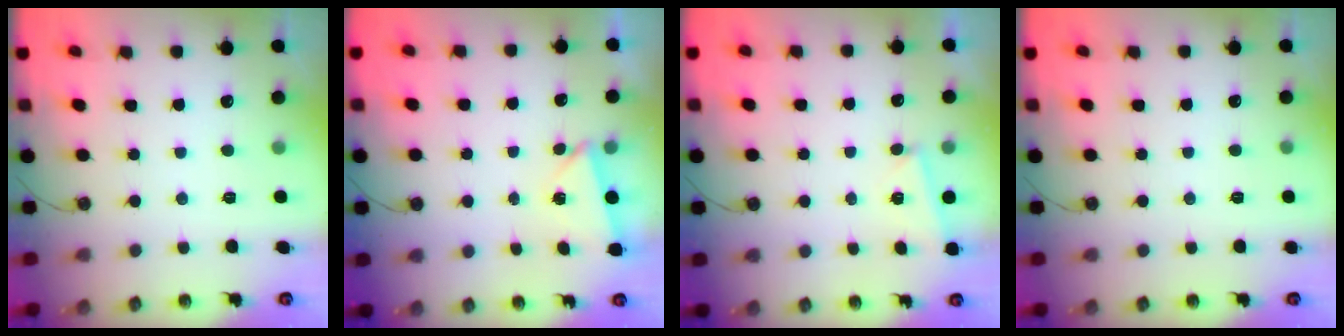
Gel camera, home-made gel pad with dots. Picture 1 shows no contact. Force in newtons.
{"total": 2.3, "press": 2.0, "slide": 1.2}
{"total": 2.9, "press": 2.4, "slide": 1.5}
{"total": 1.7, "press": 0.9, "slide": 1.5}